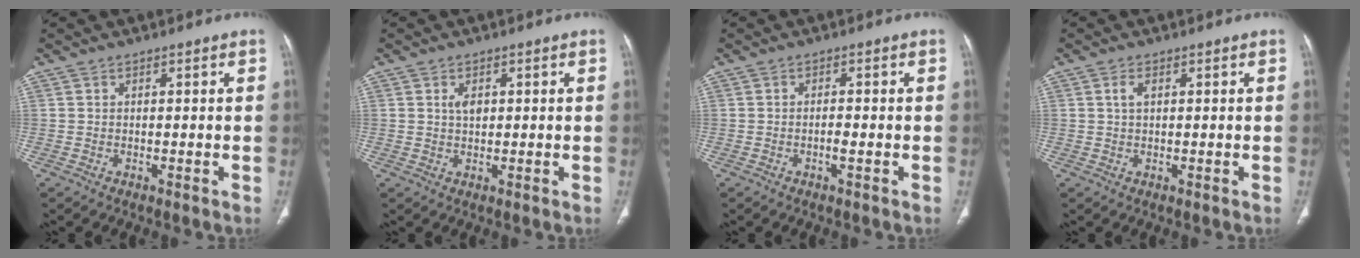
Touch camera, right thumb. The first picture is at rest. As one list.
[{"total": 2.2, "force": [0.7, 1.4, 1.5], "torque": [-0.017, -0.002, 0.012]}, {"total": 1.6, "force": [-0.6, 0.4, 1.5], "torque": [-0.031, 0.000, -0.012]}, {"total": 1.6, "force": [0.5, 0.8, 1.3], "torque": [-0.029, 0.003, 0.010]}]